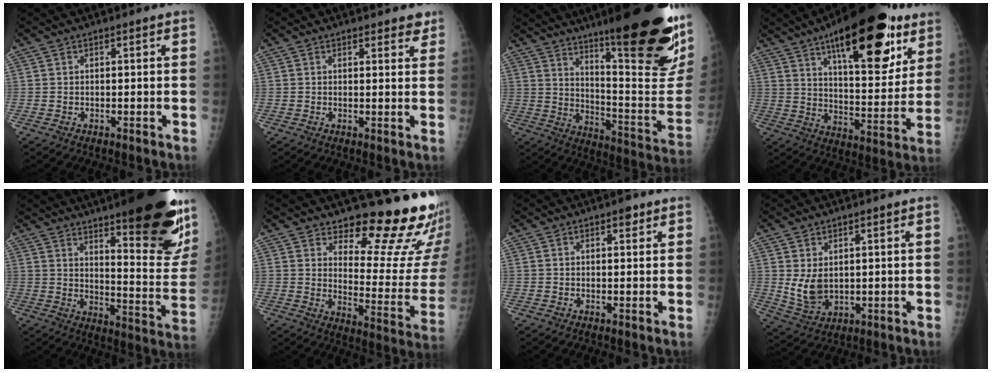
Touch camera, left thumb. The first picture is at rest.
{"total": 2.7, "force": [2.1, 1.1, 1.2], "torque": [0.007, -0.009, 0.022]}
{"total": 31.7, "force": [18.1, 6.7, 25.1], "torque": [-0.273, -0.071, 0.271]}
{"total": 27.1, "force": [15.0, 10.2, 20.1], "torque": [-0.256, -0.042, 0.227]}
{"total": 26.9, "force": [16.9, 5.9, 20.1], "torque": [-0.232, -0.087, 0.232]}
{"total": 17.6, "force": [14.7, 4.5, 8.4], "torque": [-0.061, -0.150, 0.186]}
{"total": 1.9, "force": [1.1, 0.8, 1.2], "torque": [-0.010, -0.003, 0.013]}
{"total": 6.1, "force": [1.1, 4.0, 4.4], "torque": [-0.071, -0.017, 0.036]}